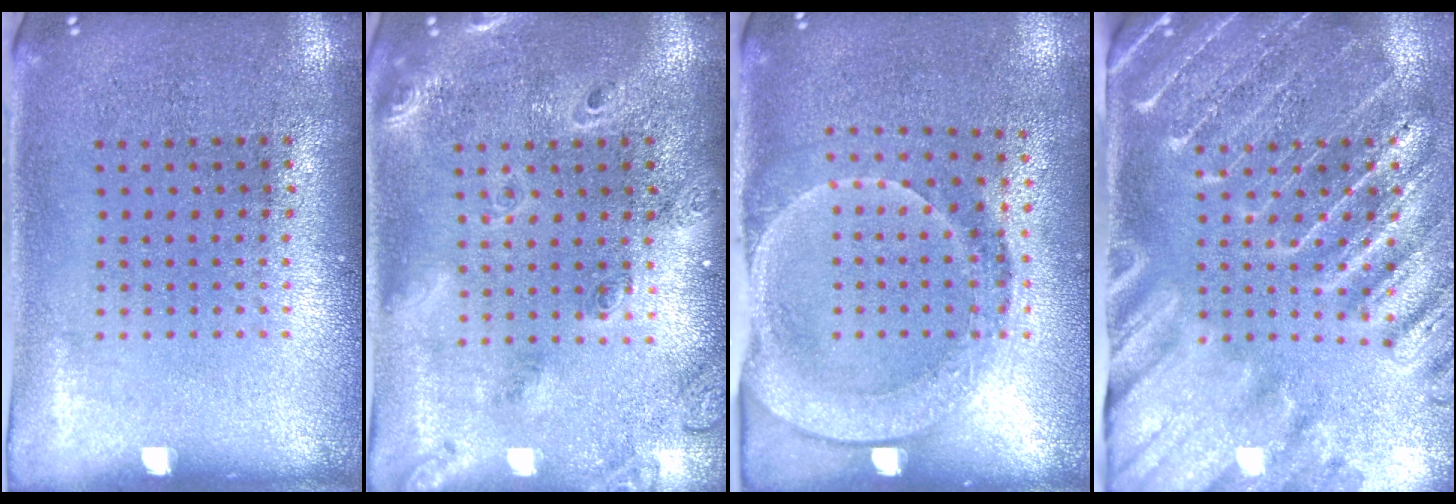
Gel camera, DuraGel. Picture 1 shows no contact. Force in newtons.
{"total": 1.8, "press": 1.7, "slide": 0.8}
{"total": 1.8, "press": 1.5, "slide": 1.0}
{"total": 3.9, "press": 3.4, "slide": 1.8}